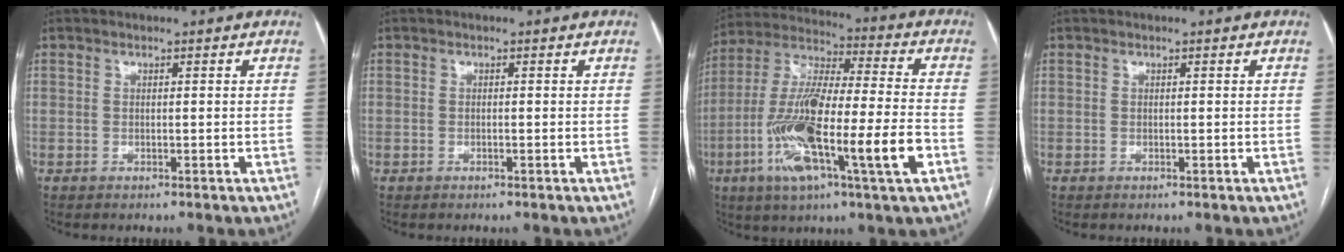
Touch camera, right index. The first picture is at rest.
{"total": 0.0}
{"total": 20.6, "force": [-6.8, 1.8, 19.3], "torque": [-0.361, -0.017, -0.122]}
{"total": 0.0}